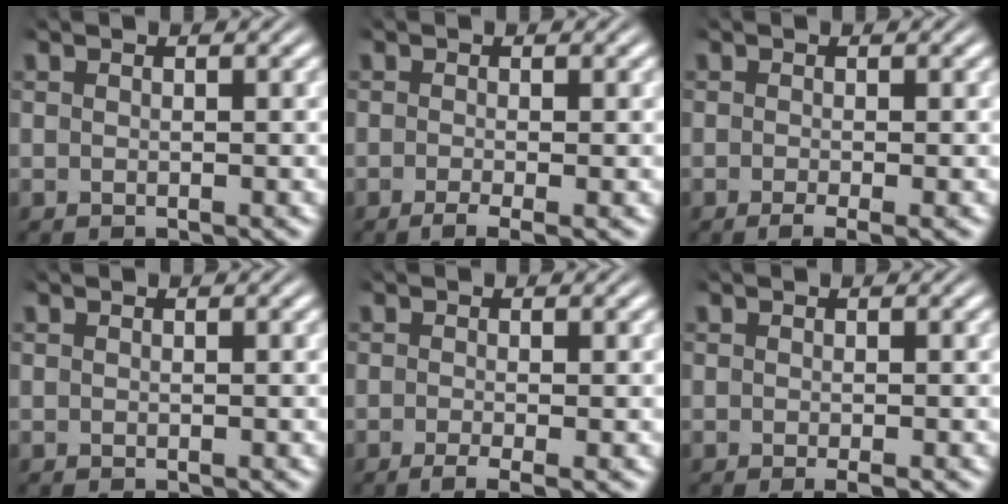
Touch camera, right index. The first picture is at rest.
{"total": 2.3, "force": [-1.8, 0.3, 1.4], "torque": [-0.022, -0.004, -0.030]}
{"total": 2.0, "force": [-1.6, 0.2, 1.2], "torque": [-0.017, -0.001, -0.027]}
{"total": 0.0}
{"total": 2.4, "force": [-1.9, 0.3, 1.5], "torque": [-0.025, -0.007, -0.029]}
{"total": 1.0, "force": [-0.8, 0.1, 0.6], "torque": [-0.010, 0.001, -0.016]}